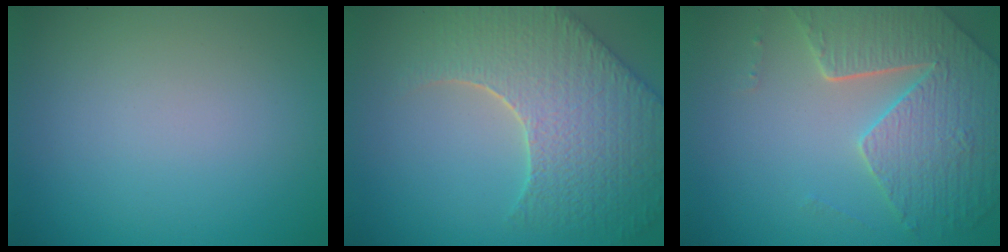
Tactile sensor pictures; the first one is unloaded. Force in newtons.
{"total": 8.6, "press": 6.4, "slide": 5.7}
{"total": 6.2, "press": 5.1, "slide": 3.6}